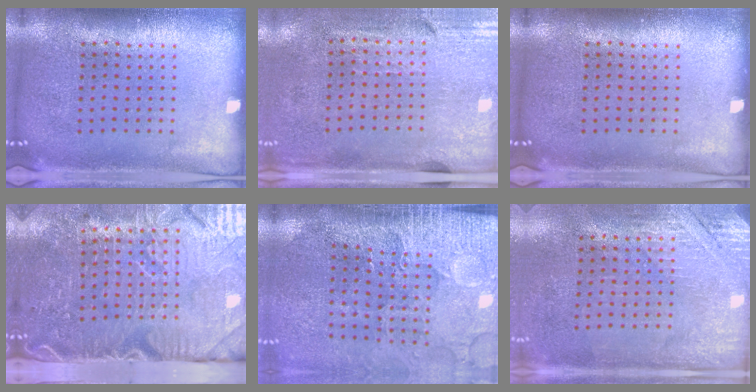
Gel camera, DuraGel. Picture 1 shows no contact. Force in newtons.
{"total": 3.0, "press": 2.5, "slide": 1.6}
{"total": 0.0}
{"total": 5.3, "press": 4.4, "slide": 2.9}
{"total": 3.5, "press": 3.4, "slide": 1.1}
{"total": 2.7, "press": 2.4, "slide": 1.3}